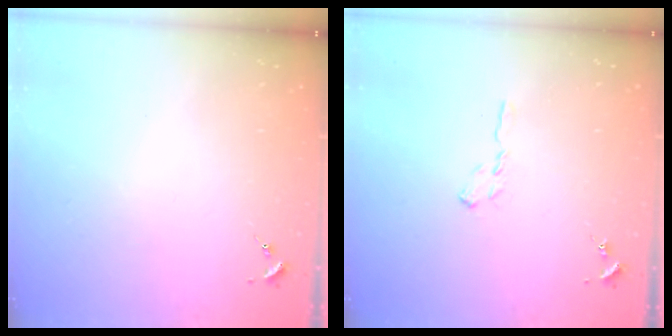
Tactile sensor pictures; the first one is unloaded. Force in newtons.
{"total": 5.5, "press": 5.5, "slide": 0.6}